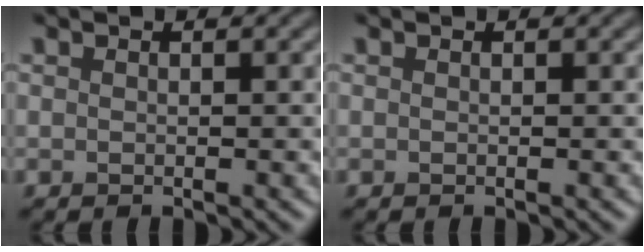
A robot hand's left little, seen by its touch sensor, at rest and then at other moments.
{"total": 0.0}